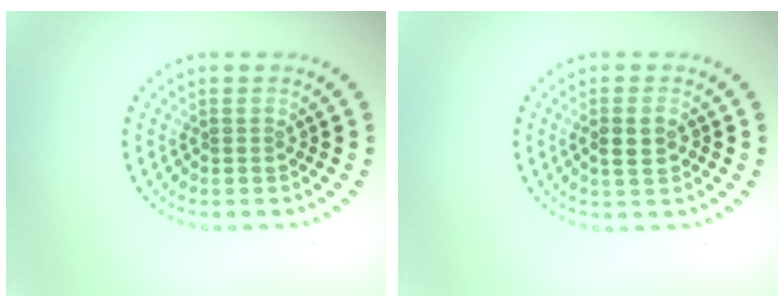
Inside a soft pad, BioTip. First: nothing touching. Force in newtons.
{"total": 2.4, "press": 2.4, "slide": 0.5}